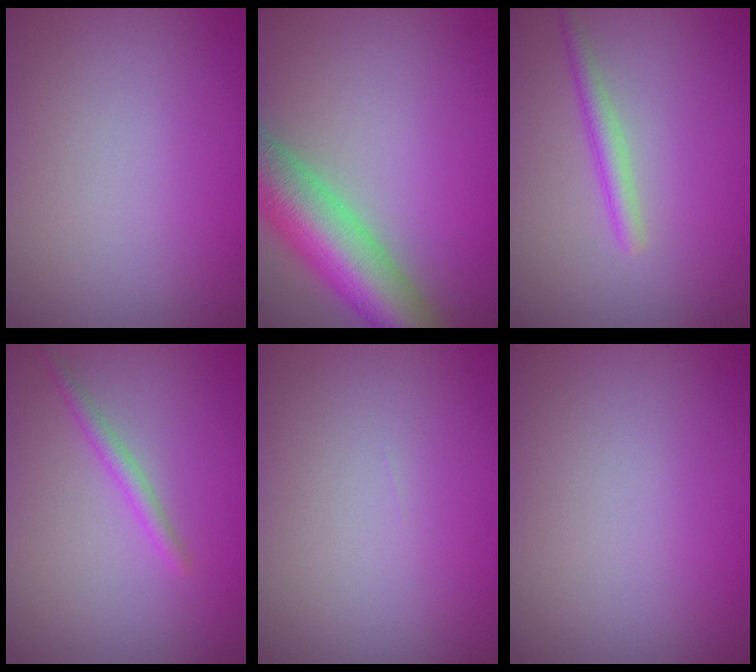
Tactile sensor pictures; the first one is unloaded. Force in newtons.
{"total": 10.1, "press": 10.1, "slide": 0.4}
{"total": 1.8, "press": 1.8, "slide": 0.1}
{"total": 1.4, "press": 1.4, "slide": 0.1}
{"total": 0.0}
{"total": 0.0}